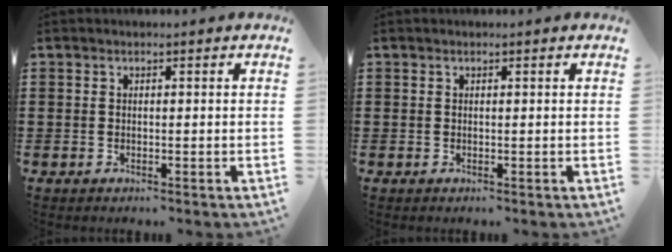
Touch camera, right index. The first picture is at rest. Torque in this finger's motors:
{"motor_torque": [-0.11, 0.24, 0.00, -0.01]}